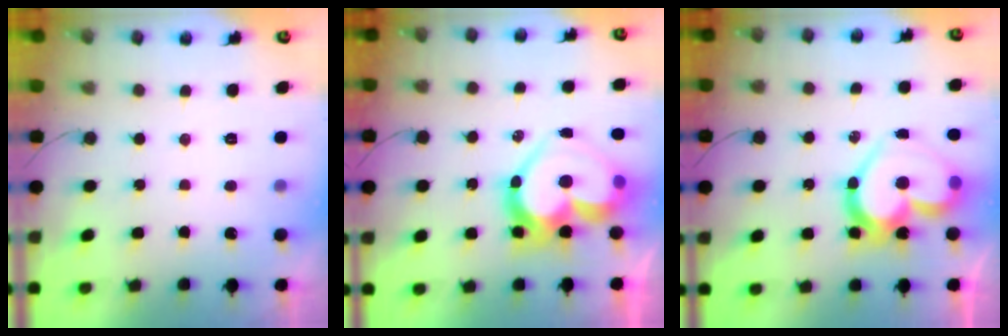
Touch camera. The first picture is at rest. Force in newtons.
{"total": 20.6, "press": 20.5, "slide": 1.6}
{"total": 18.0, "press": 17.9, "slide": 1.8}